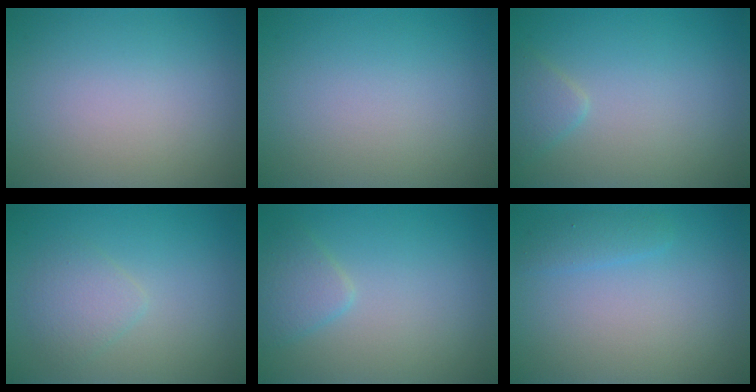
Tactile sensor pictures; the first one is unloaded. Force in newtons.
{"total": 0.0}
{"total": 1.4, "press": 1.4, "slide": 0.1}
{"total": 2.0, "press": 1.9, "slide": 0.1}
{"total": 1.9, "press": 1.9, "slide": 0.2}
{"total": 1.2, "press": 1.2, "slide": 0.1}